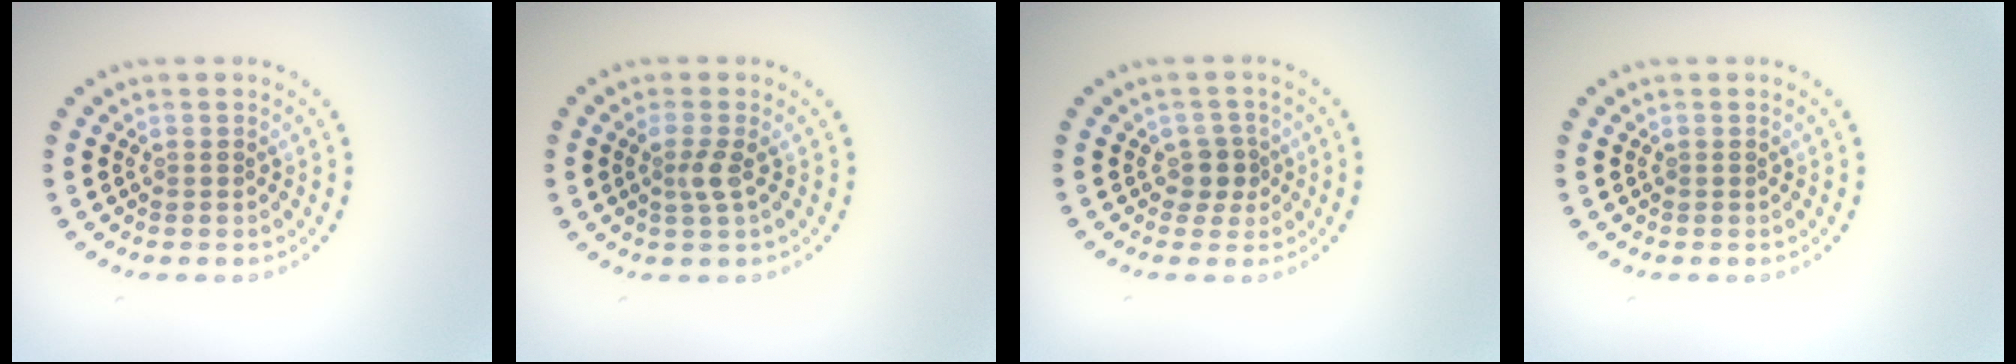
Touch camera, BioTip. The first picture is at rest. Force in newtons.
{"total": 1.7, "press": 1.3, "slide": 1.1}
{"total": 1.8, "press": 1.4, "slide": 1.1}
{"total": 0.0}